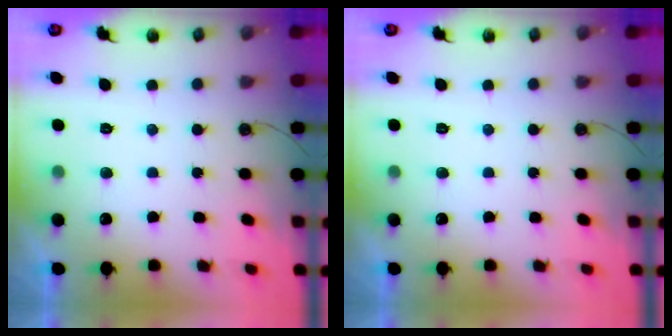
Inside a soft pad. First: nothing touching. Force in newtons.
{"total": 0.0}